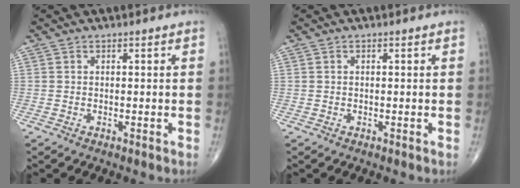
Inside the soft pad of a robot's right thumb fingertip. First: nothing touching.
{"total": 0.0}